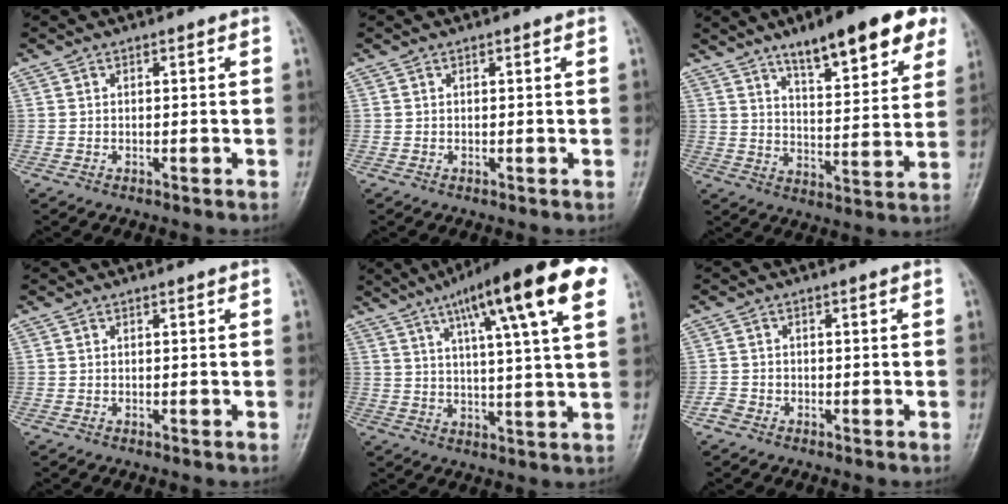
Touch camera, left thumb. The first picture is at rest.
{"total": 0.0}
{"total": 16.7, "force": [10.3, 4.5, 12.3], "torque": [-0.143, -0.042, 0.154]}
{"total": 0.0}
{"total": 19.6, "force": [9.3, 3.2, 16.9], "torque": [-0.242, 0.001, 0.133]}
{"total": 1.7, "force": [-1.3, 1.2, 0.3], "torque": [-0.003, 0.004, -0.028]}